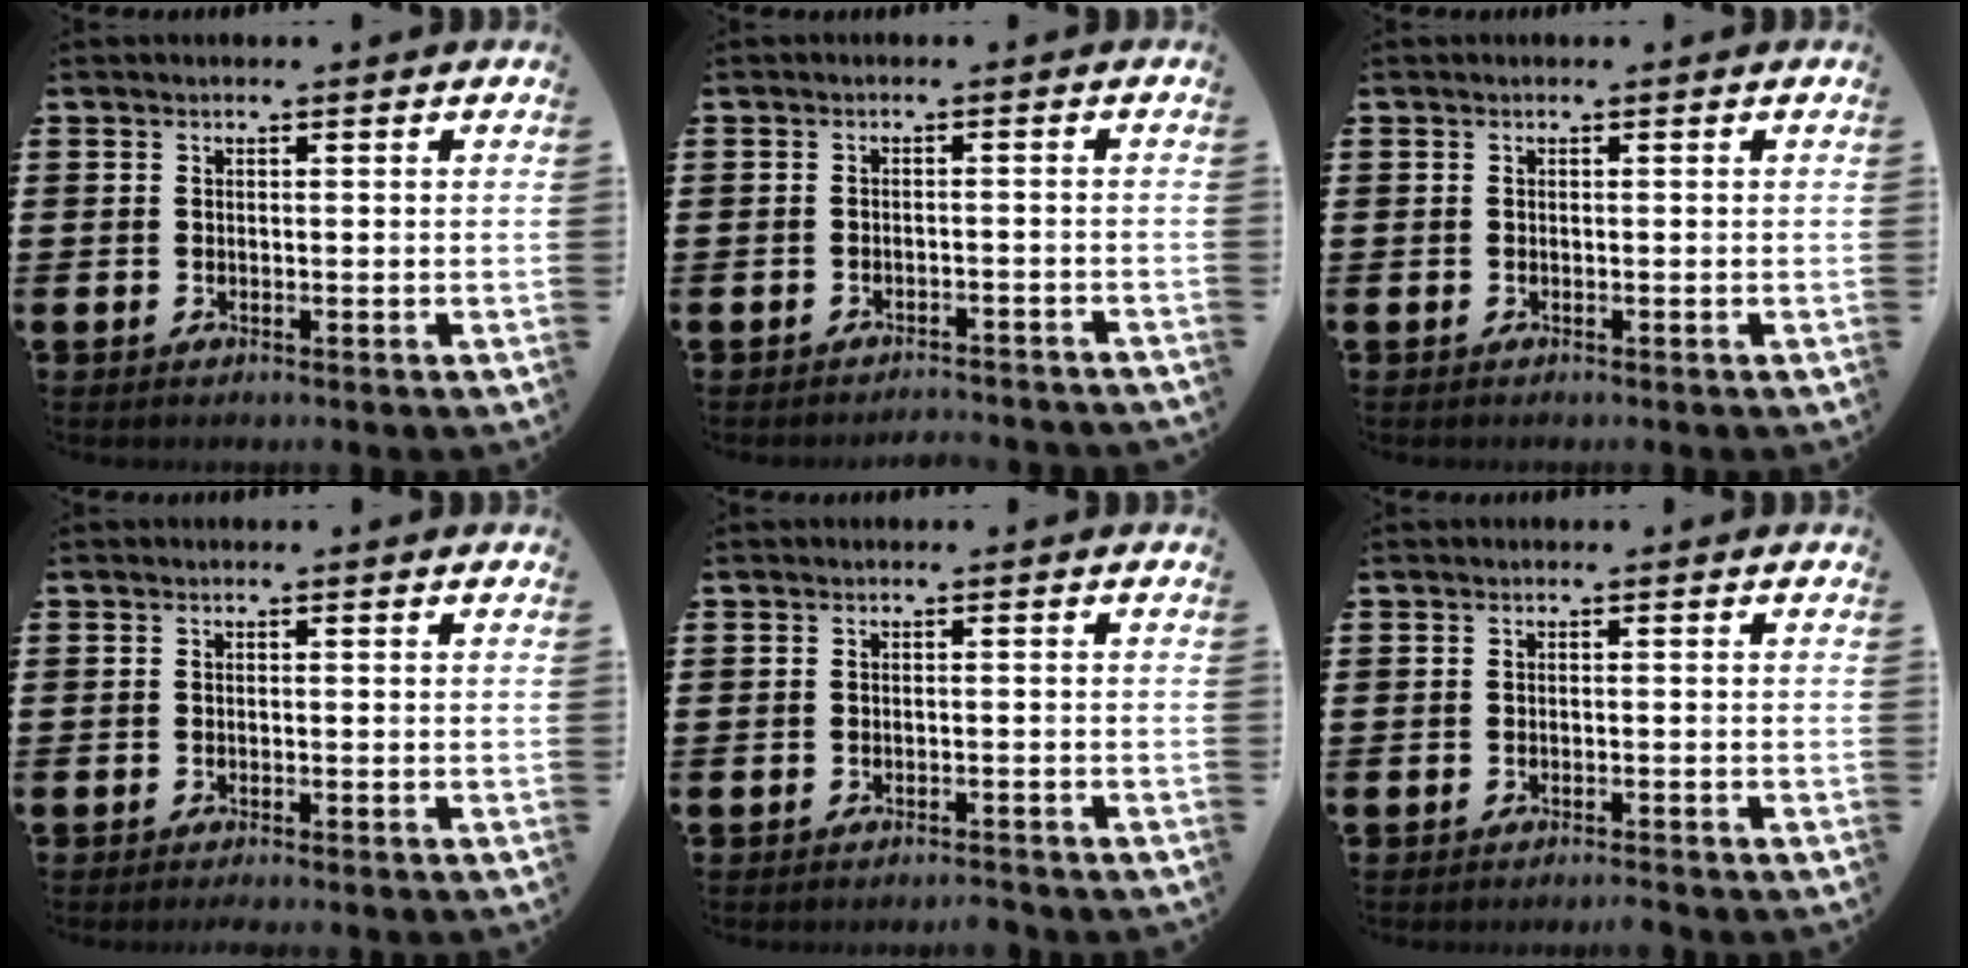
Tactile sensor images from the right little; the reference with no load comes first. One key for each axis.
{"total": 1.7, "fx": -1.7, "fy": -0.1, "fz": 0.0, "tx": -0.003, "ty": 0.004, "tz": -0.036}
{"total": 0.0}
{"total": 0.5, "fx": -0.5, "fy": -0.1, "fz": 0.2, "tx": -0.003, "ty": -0.003, "tz": -0.010}
{"total": 1.2, "fx": -1.1, "fy": -0.1, "fz": 0.2, "tx": -0.005, "ty": 0.001, "tz": -0.023}
{"total": 0.8, "fx": -0.8, "fy": -0.1, "fz": 0.1, "tx": -0.002, "ty": -0.001, "tz": -0.017}